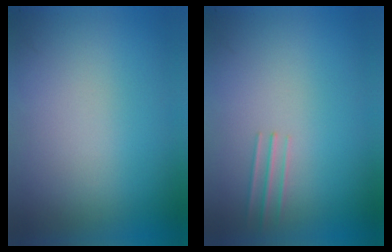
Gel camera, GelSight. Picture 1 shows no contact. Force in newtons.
{"total": 1.0}